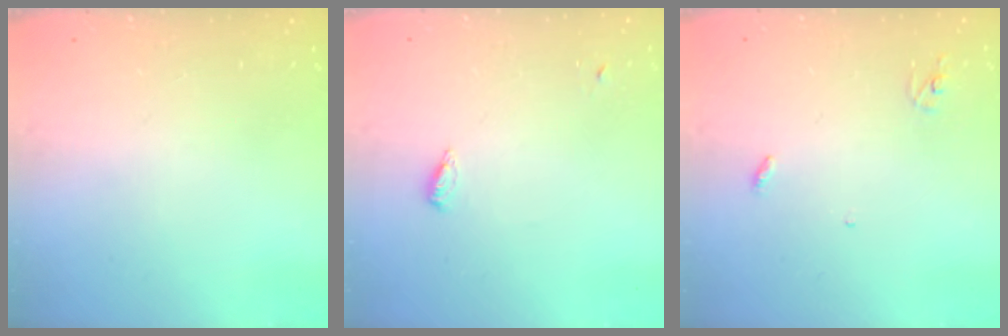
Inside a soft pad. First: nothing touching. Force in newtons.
{"total": 3.1, "press": 3.0, "slide": 0.7}
{"total": 3.0, "press": 2.9, "slide": 0.2}